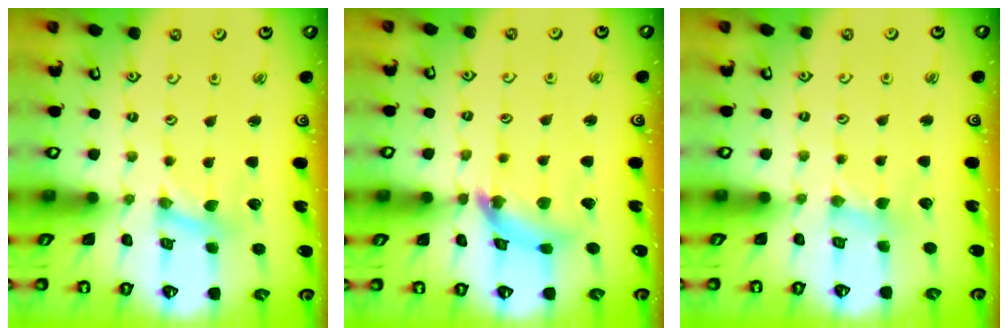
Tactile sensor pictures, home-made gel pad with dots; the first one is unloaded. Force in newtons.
{"total": 11.0, "press": 10.9, "slide": 1.2}
{"total": 2.2, "press": 2.2, "slide": 0.4}